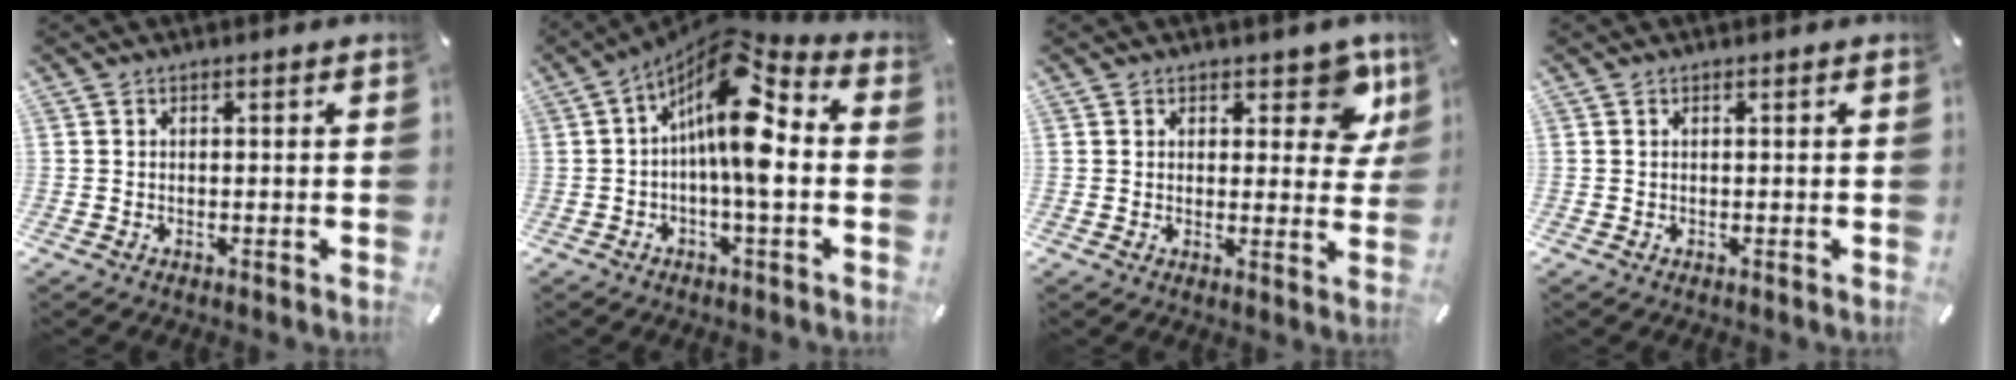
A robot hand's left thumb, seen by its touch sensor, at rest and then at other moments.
{"total": 15.4, "force": [2.2, 5.5, 14.2], "torque": [-0.261, -0.025, 0.033]}
{"total": 8.5, "force": [5.3, 4.6, 4.8], "torque": [-0.028, -0.037, 0.086]}
{"total": 0.0}